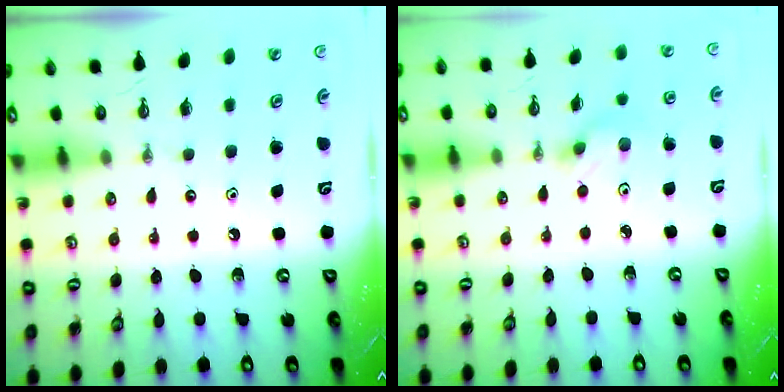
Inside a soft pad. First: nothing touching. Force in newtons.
{"total": 2.2, "press": 2.1, "slide": 0.7}